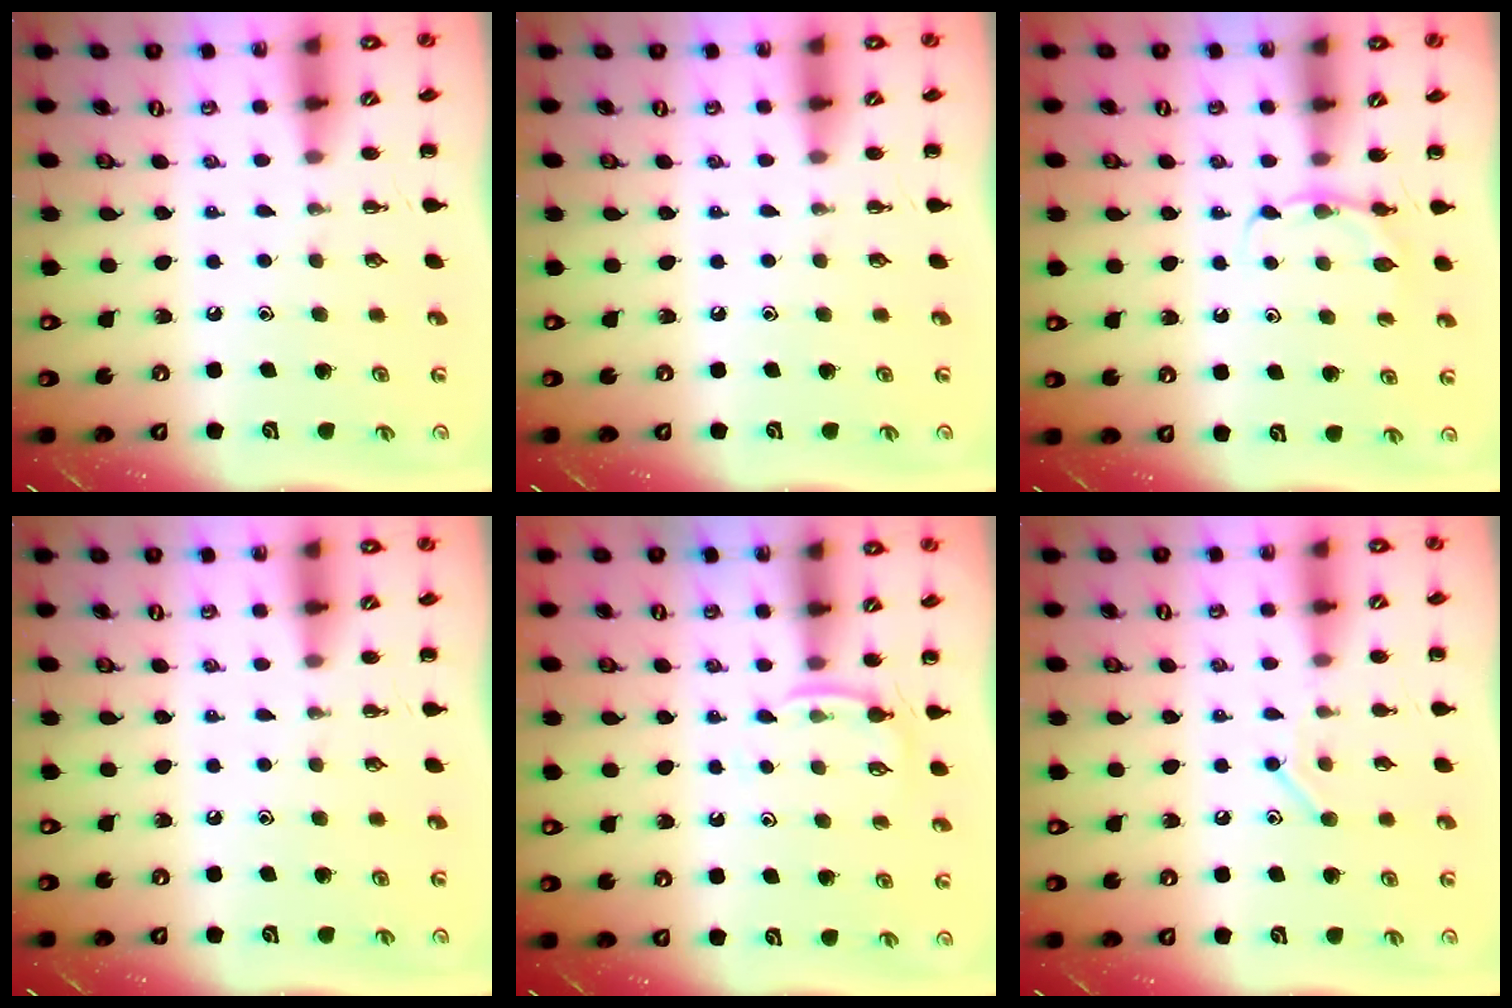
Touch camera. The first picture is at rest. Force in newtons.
{"total": 0.0}
{"total": 4.5, "press": 4.3, "slide": 1.3}
{"total": 0.0}
{"total": 4.6, "press": 4.4, "slide": 1.3}
{"total": 7.4, "press": 7.2, "slide": 1.4}